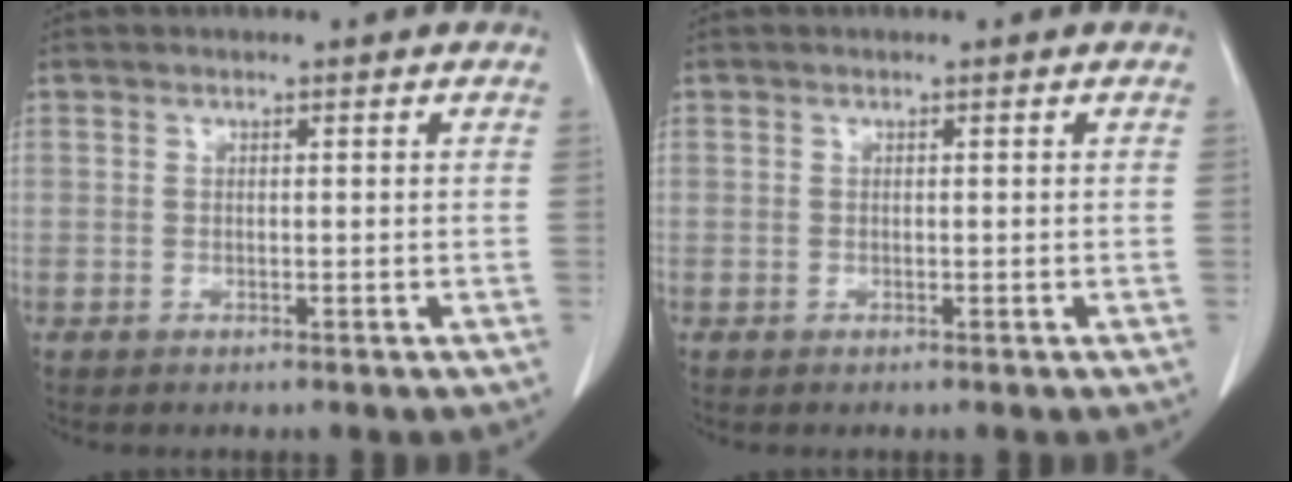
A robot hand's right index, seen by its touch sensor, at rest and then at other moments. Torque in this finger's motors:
{"motor_torque": [0.00, 0.00, 0.02, 0.00]}